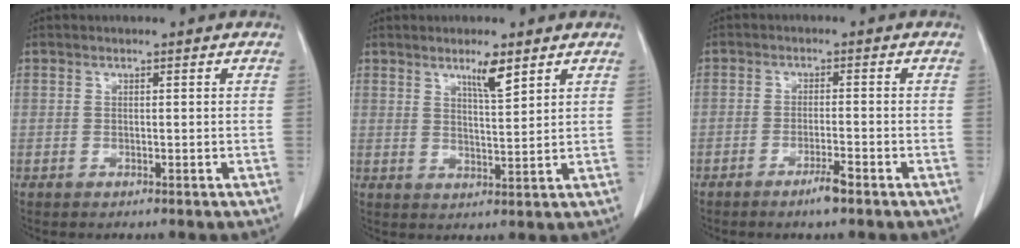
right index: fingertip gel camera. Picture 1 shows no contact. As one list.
[{"total": 4.4, "force": [2.9, 0.4, 3.2], "torque": [-0.056, -0.005, 0.052]}, {"total": 3.0, "force": [-2.0, 0.1, 2.2], "torque": [-0.037, -0.001, -0.034]}]